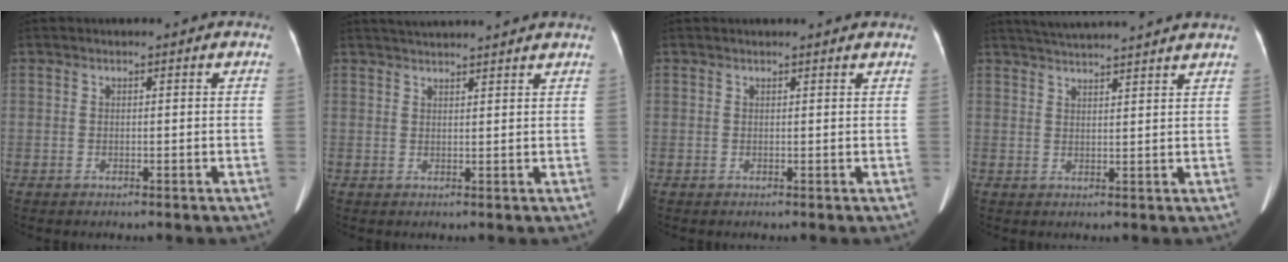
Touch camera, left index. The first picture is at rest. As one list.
[{"total": 8.4, "force": [7.8, -0.6, 2.9], "torque": [-0.047, 0.030, 0.102]}, {"total": 3.0, "force": [2.9, 0.0, 0.9], "torque": [-0.015, 0.008, 0.028]}, {"total": 12.0, "force": [11.1, -0.7, 4.5], "torque": [-0.081, 0.019, 0.151]}]